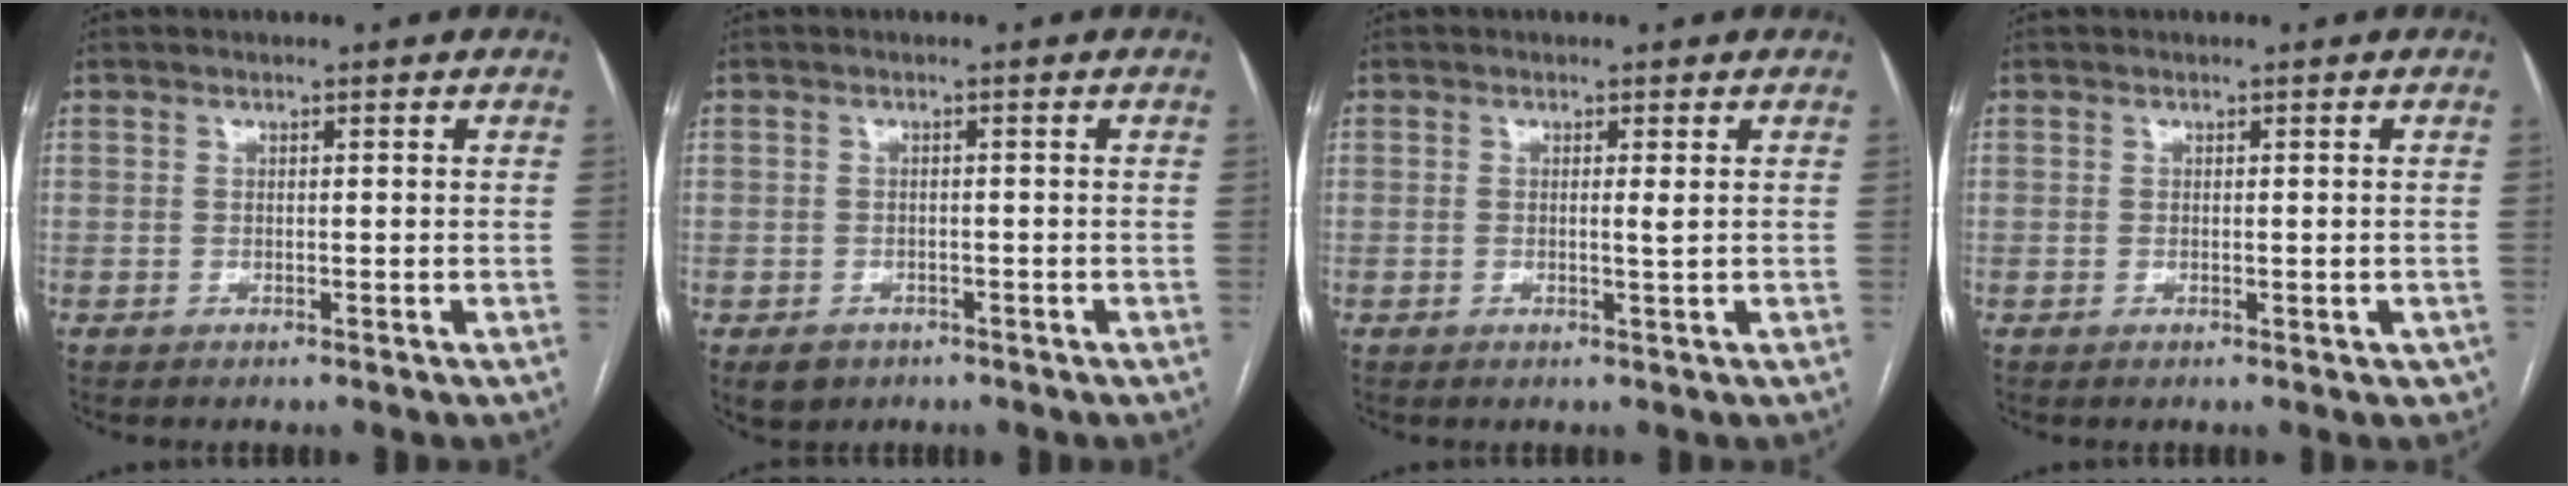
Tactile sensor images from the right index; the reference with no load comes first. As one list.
[{"total": 3.2, "force": [-1.9, 2.5, 0.7], "torque": [-0.012, 0.003, -0.022]}, {"total": 1.1, "force": [0.1, -0.2, 1.1], "torque": [-0.019, -0.001, 0.000]}, {"total": 1.6, "force": [-0.4, 1.1, 1.1], "torque": [-0.007, 0.006, 0.000]}]